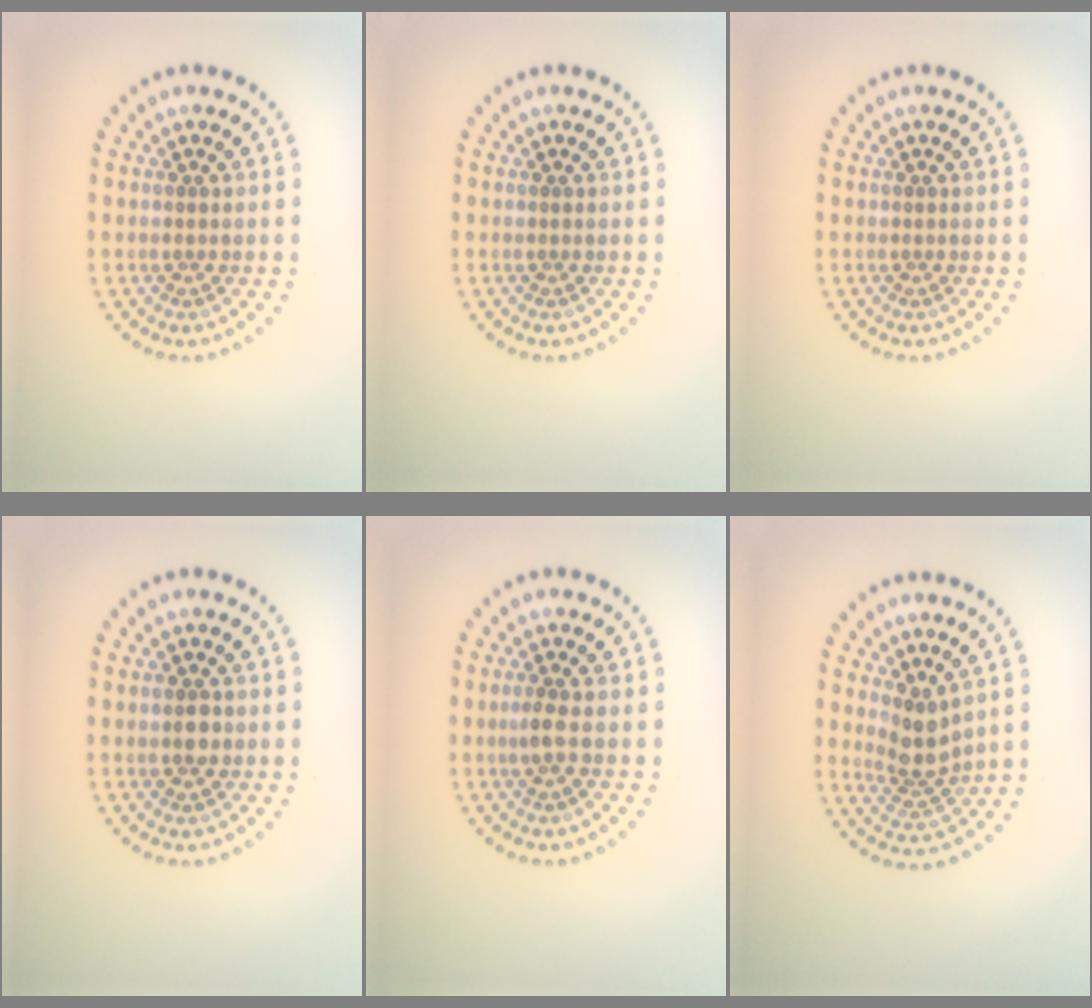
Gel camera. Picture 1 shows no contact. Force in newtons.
{"total": 0.0}
{"total": 0.0}
{"total": 1.9, "press": 1.9, "slide": 0.1}
{"total": 1.3, "press": 1.0, "slide": 0.9}
{"total": 2.7, "press": 2.0, "slide": 1.8}